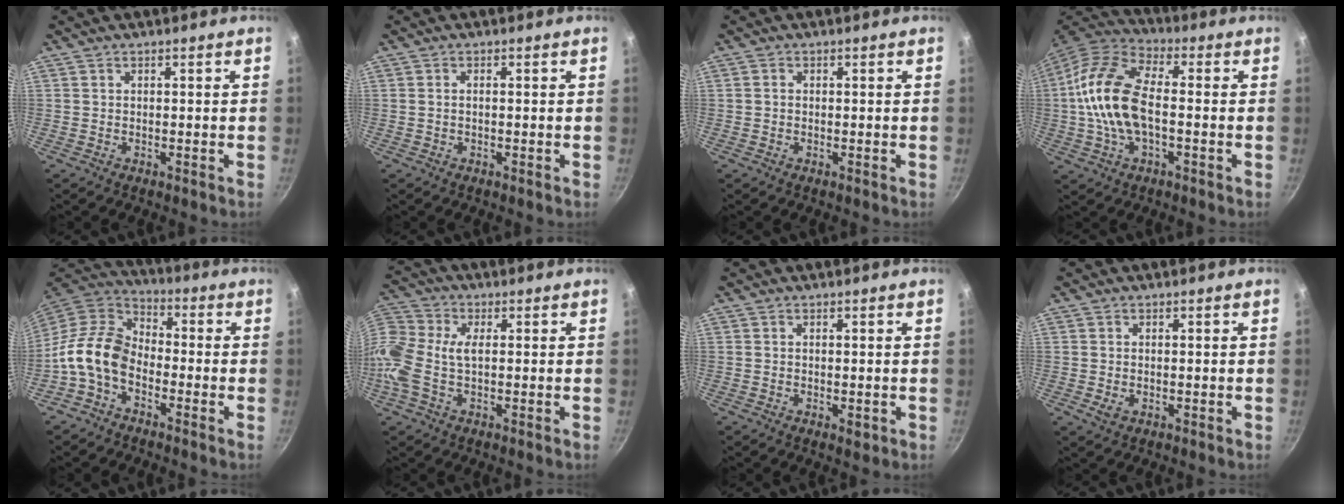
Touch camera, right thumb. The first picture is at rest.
{"total": 0.7, "force": [-0.1, 0.3, 0.6], "torque": [-0.018, 0.006, -0.003]}
{"total": 0.9, "force": [0.0, 0.8, 0.4], "torque": [-0.007, 0.005, -0.002]}
{"total": 15.7, "force": [-0.9, 8.1, 13.4], "torque": [-0.256, 0.036, -0.032]}
{"total": 12.2, "force": [-4.1, 8.1, 8.0], "torque": [-0.135, 0.048, -0.104]}
{"total": 12.0, "force": [-0.2, 7.2, 9.6], "torque": [-0.221, 0.021, -0.023]}
{"total": 1.3, "force": [-0.2, 0.7, 1.1], "torque": [-0.016, -0.004, -0.003]}
{"total": 1.5, "force": [-0.1, 0.9, 1.2], "torque": [-0.021, -0.002, 0.001]}